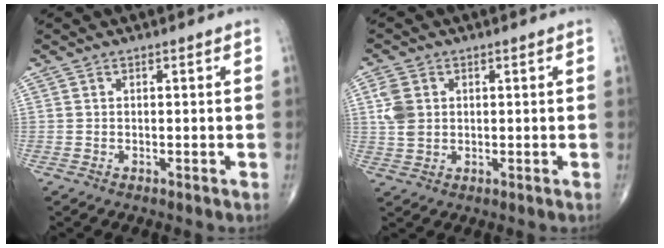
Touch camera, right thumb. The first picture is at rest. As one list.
[{"total": 5.0, "force": [1.0, 3.8, 3.1], "torque": [-0.060, 0.001, 0.023]}]